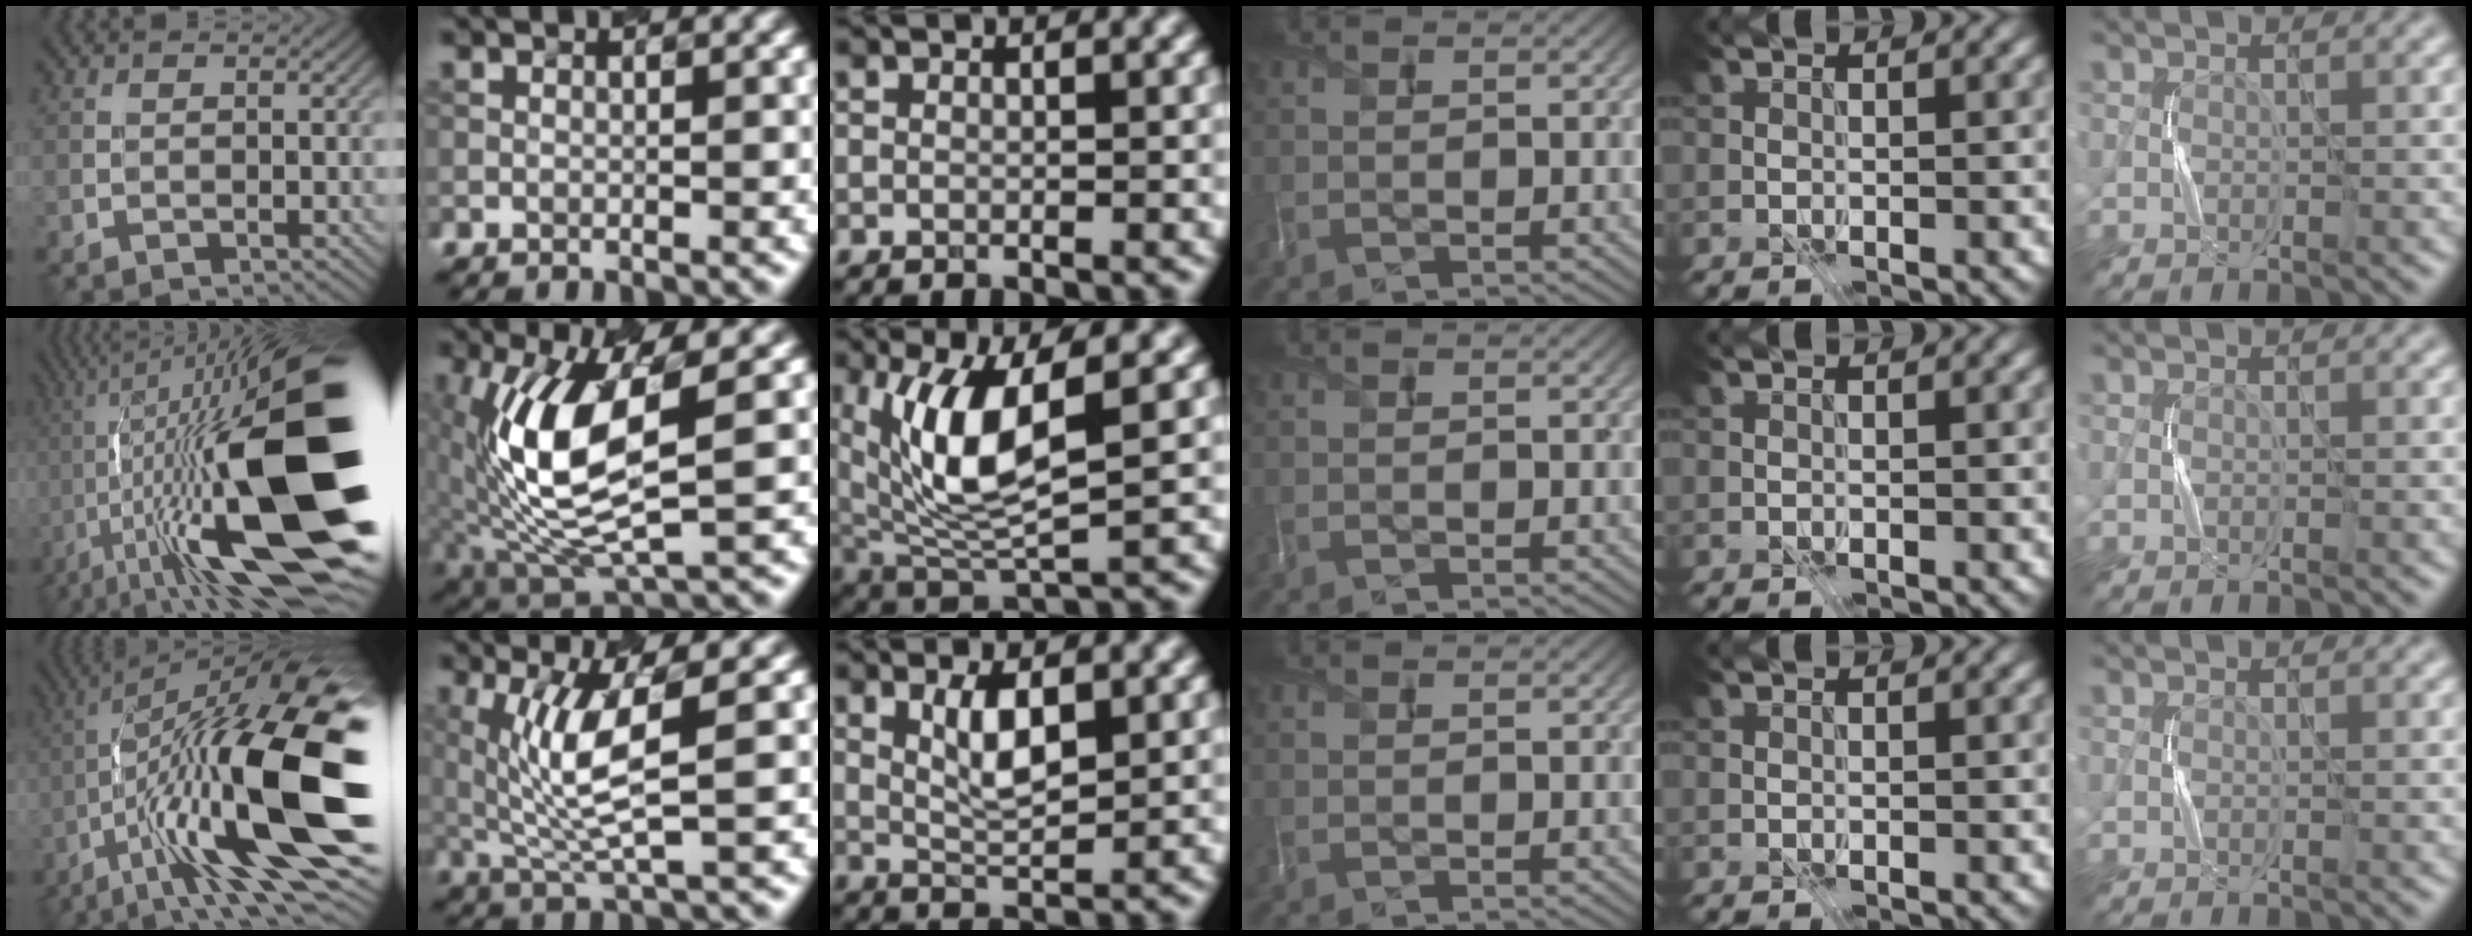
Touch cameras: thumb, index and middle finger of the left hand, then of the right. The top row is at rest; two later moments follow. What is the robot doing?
{"motion": "press", "object": "grip strengthener"}